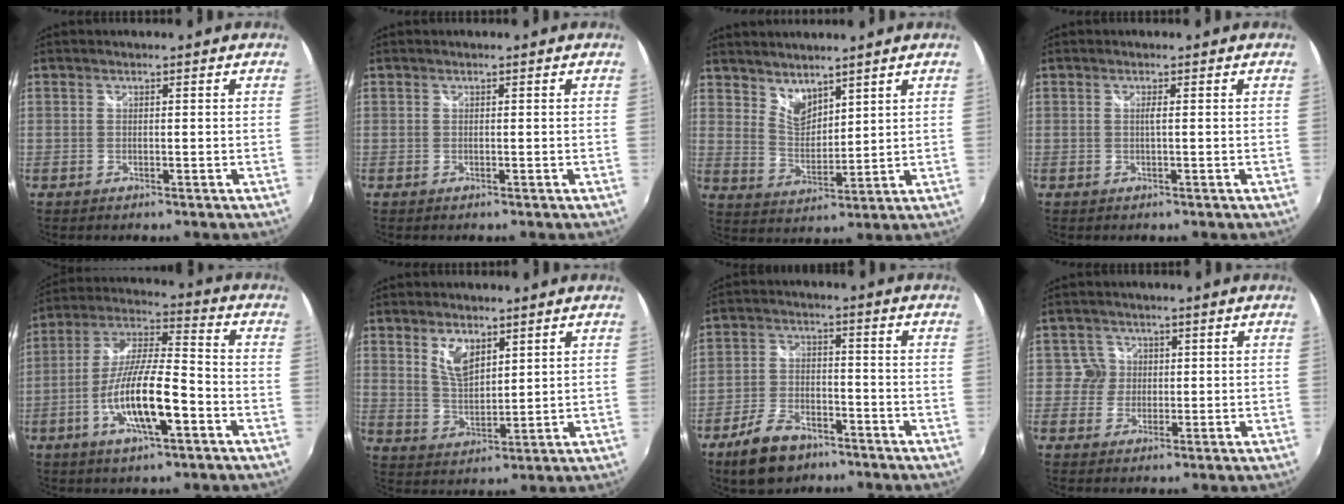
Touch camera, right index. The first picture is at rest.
{"total": 0.0}
{"total": 6.0, "force": [5.0, 2.6, 2.1], "torque": [-0.026, -0.002, 0.096]}
{"total": 0.8, "force": [-0.1, -0.3, 0.8], "torque": [-0.013, 0.000, -0.003]}
{"total": 14.5, "force": [-5.6, 3.1, 13.0], "torque": [-0.259, -0.006, -0.106]}
{"total": 6.4, "force": [3.5, 3.2, 4.3], "torque": [-0.077, -0.001, 0.068]}
{"total": 9.9, "force": [-6.9, 5.2, 4.9], "torque": [-0.120, 0.003, -0.121]}
{"total": 3.0, "force": [0.4, 3.0, -0.3], "torque": [0.017, 0.013, 0.003]}